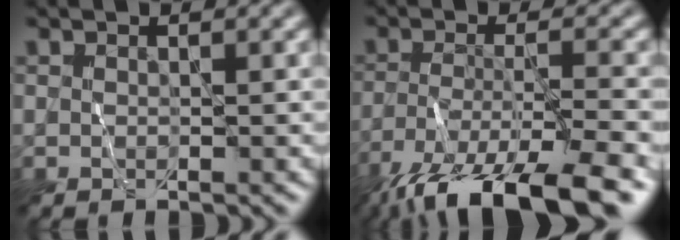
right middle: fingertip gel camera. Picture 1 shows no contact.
{"total": 12.7, "force": [-9.2, 2.9, 8.3], "torque": [-0.166, -0.018, -0.156]}